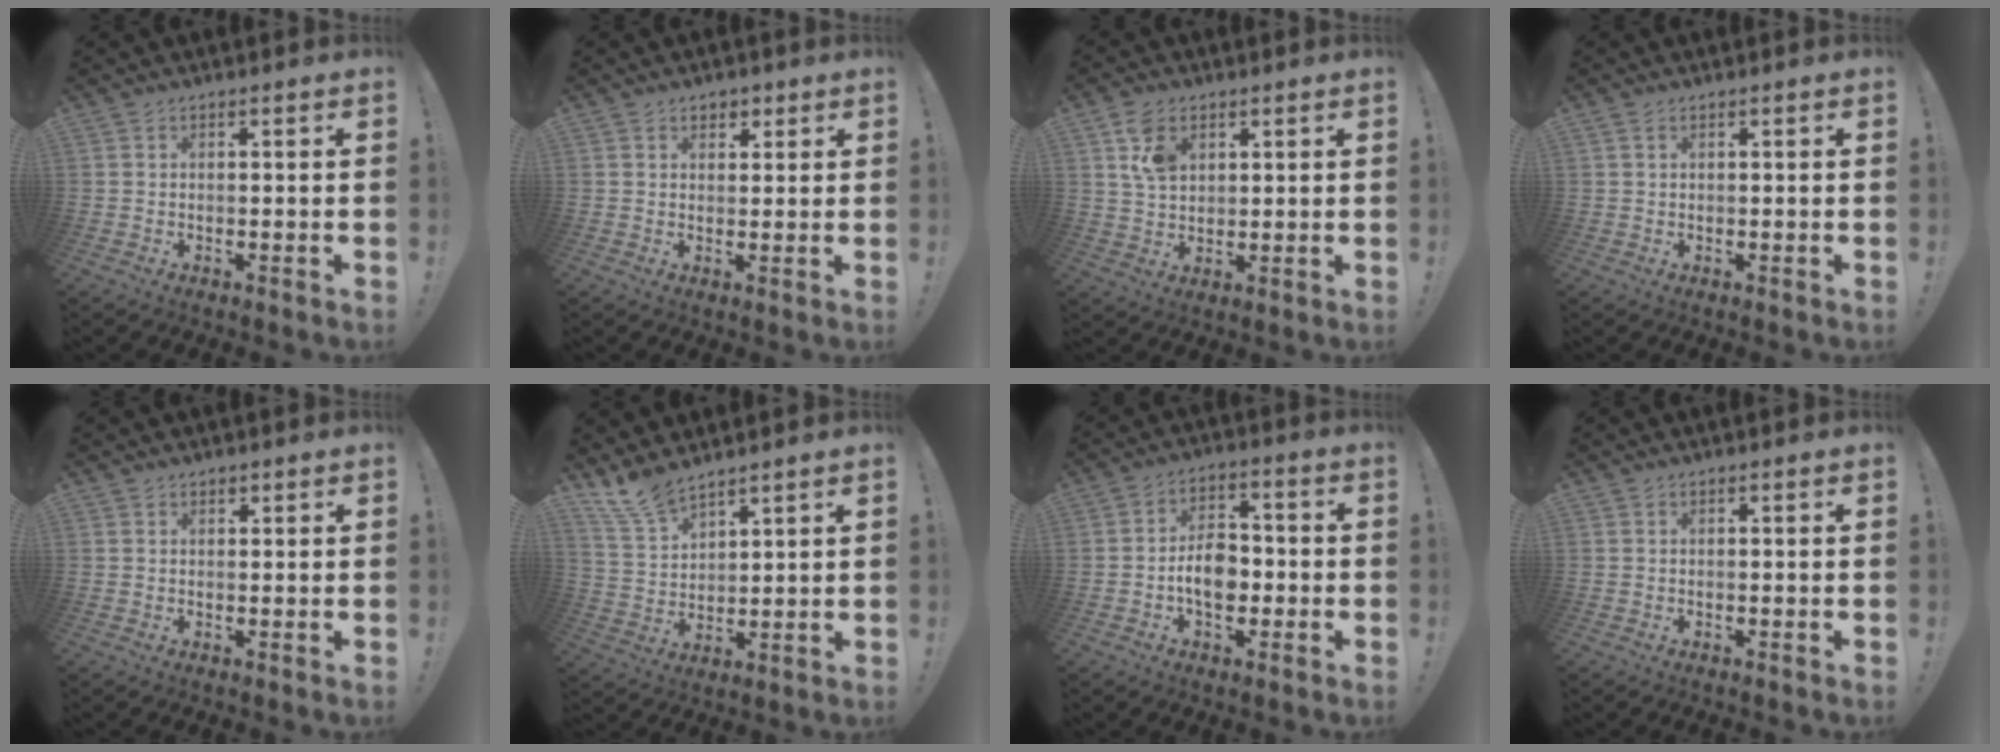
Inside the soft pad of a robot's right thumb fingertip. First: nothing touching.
{"total": 2.7, "force": [1.4, 2.3, 0.6], "torque": [0.002, -0.006, 0.022]}
{"total": 8.1, "force": [3.7, 5.3, 4.8], "torque": [-0.084, -0.005, 0.074]}
{"total": 0.9, "force": [0.6, 0.4, 0.5], "torque": [-0.003, -0.002, 0.010]}
{"total": 1.0, "force": [0.8, 0.7, 0.1], "torque": [0.002, -0.002, 0.014]}
{"total": 8.8, "force": [7.8, 2.8, 2.9], "torque": [-0.069, -0.050, 0.154]}
{"total": 9.3, "force": [-2.2, 6.2, 6.6], "torque": [-0.117, 0.011, -0.039]}
{"total": 0.0}